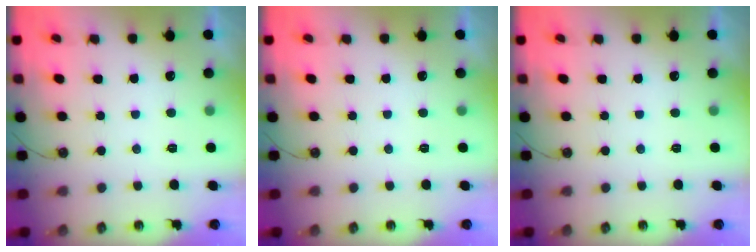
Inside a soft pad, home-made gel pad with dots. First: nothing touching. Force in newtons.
{"total": 0.0}
{"total": 0.0}